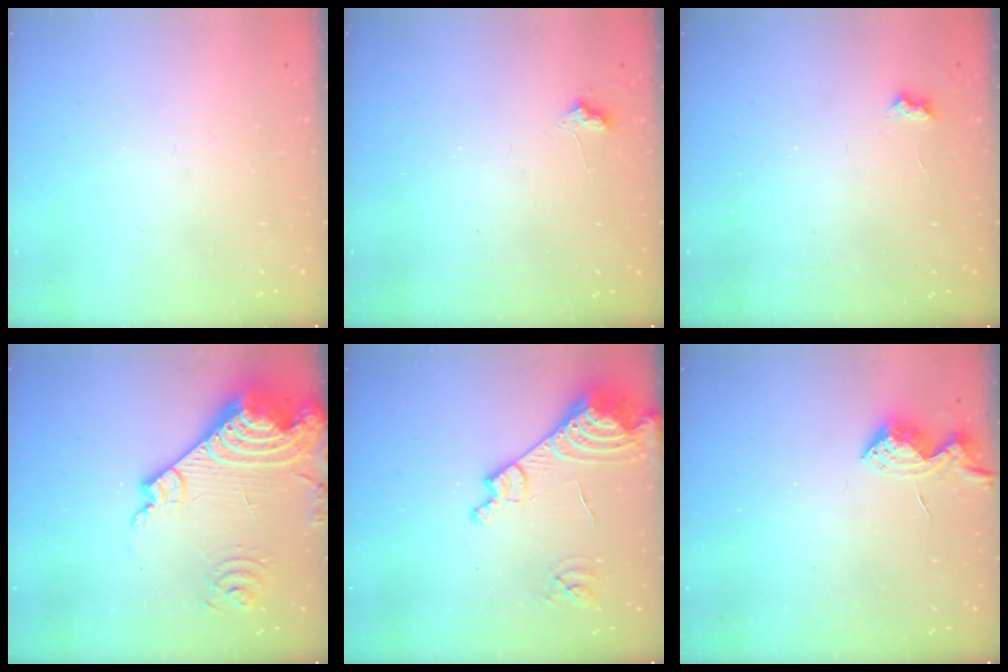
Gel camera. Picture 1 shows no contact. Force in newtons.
{"total": 7.0, "press": 6.9, "slide": 0.8}
{"total": 3.8, "press": 3.8, "slide": 0.5}
{"total": 23.1, "press": 23.0, "slide": 2.8}
{"total": 16.2, "press": 16.1, "slide": 1.7}
{"total": 8.7, "press": 8.7, "slide": 0.1}